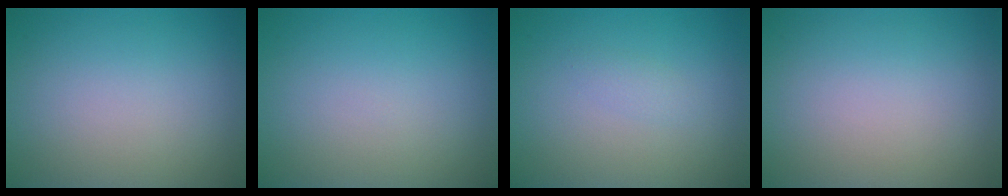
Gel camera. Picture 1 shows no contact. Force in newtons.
{"total": 0.0}
{"total": 0.9, "press": 0.9, "slide": 0.1}
{"total": 0.0}